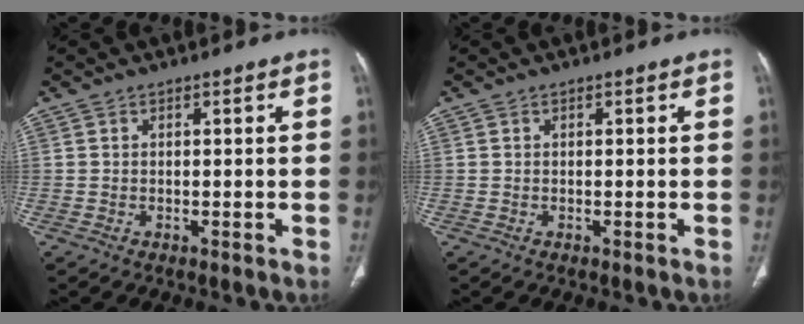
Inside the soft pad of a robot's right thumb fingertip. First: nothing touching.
{"total": 0.0}